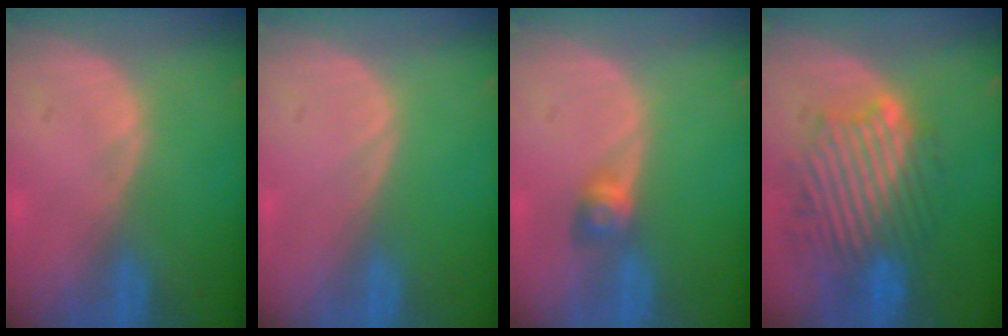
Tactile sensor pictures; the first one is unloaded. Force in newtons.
{"total": 0.0}
{"total": 2.9, "press": 2.5, "slide": 1.4}
{"total": 10.5, "press": 10.0, "slide": 3.2}